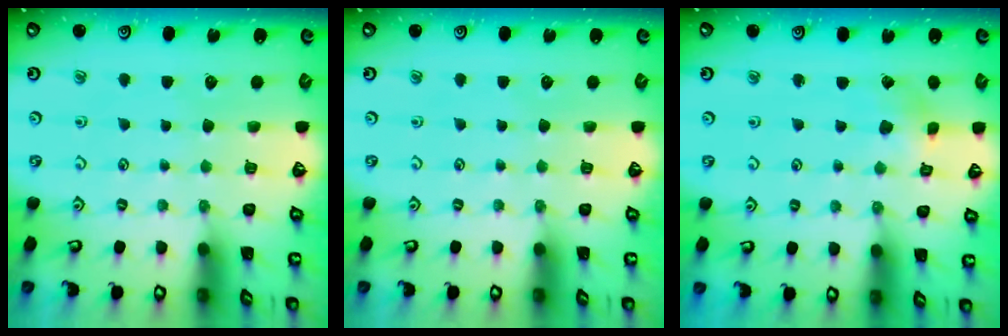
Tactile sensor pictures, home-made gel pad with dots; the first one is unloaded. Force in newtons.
{"total": 0.0}
{"total": 2.0, "press": 2.0, "slide": 0.3}